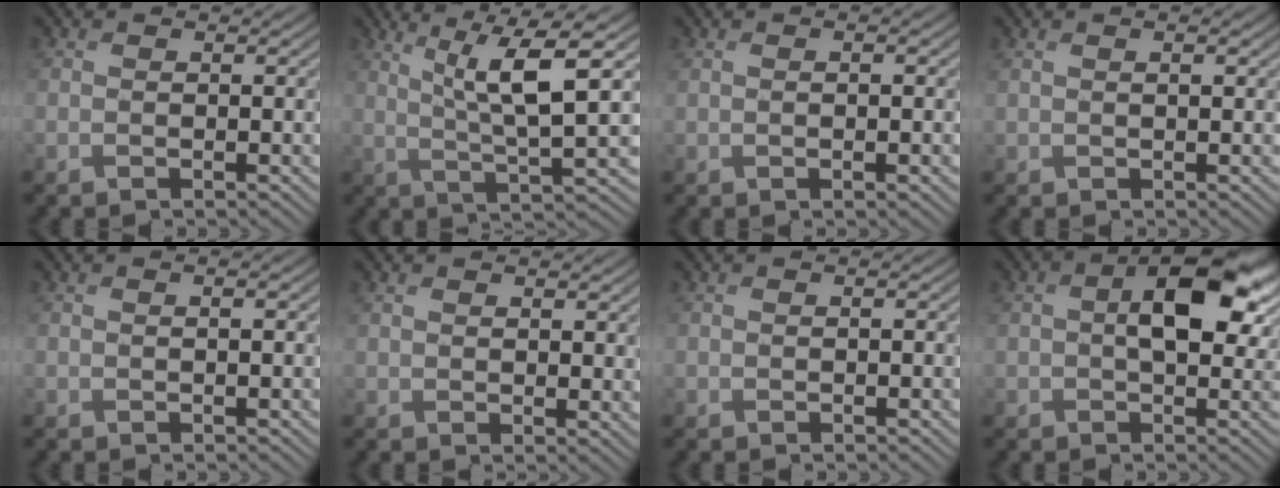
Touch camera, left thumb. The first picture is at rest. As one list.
[{"total": 8.9, "force": [3.0, 1.4, 8.3], "torque": [-0.152, 0.014, 0.055]}, {"total": 1.7, "force": [0.0, 0.3, 1.7], "torque": [-0.031, 0.000, 0.002]}, {"total": 1.2, "force": [0.7, 0.3, 0.8], "torque": [-0.019, 0.002, 0.017]}, {"total": 1.1, "force": [0.5, 0.2, 1.0], "torque": [-0.018, 0.004, 0.008]}, {"total": 2.8, "force": [1.9, 1.3, 1.6], "torque": [-0.035, -0.001, 0.042]}, {"total": 0.6, "force": [0.4, 0.1, 0.4], "torque": [-0.006, 0.003, 0.007]}, {"total": 9.6, "force": [2.5, 5.2, 7.7], "torque": [-0.129, 0.004, 0.037]}]